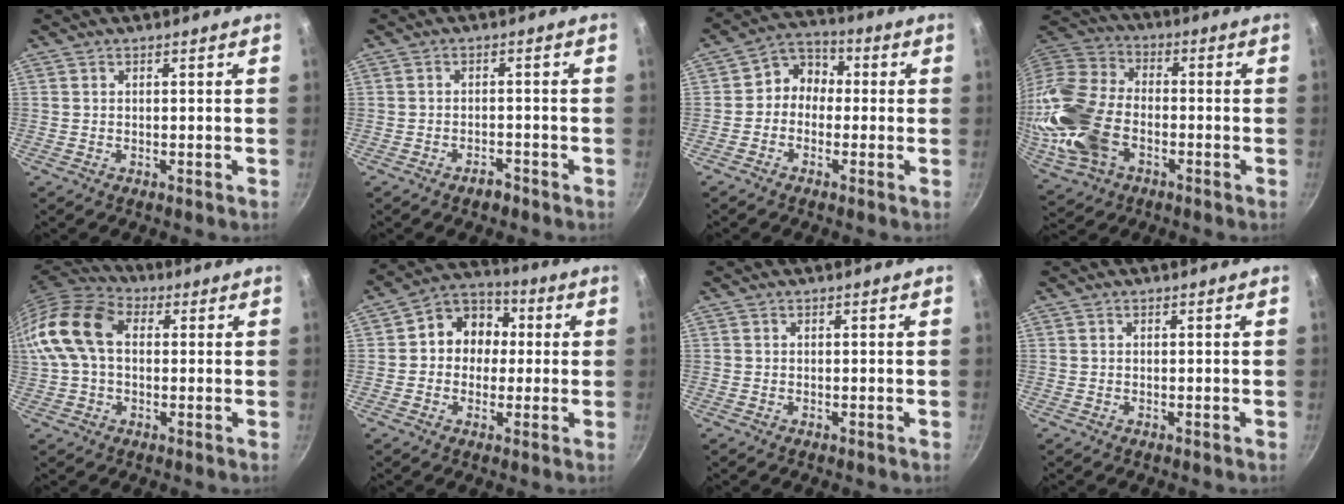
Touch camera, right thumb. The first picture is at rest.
{"total": 2.3, "force": [-1.9, 1.0, 0.9], "torque": [-0.007, 0.021, -0.023]}
{"total": 6.5, "force": [-0.4, 5.6, 3.3], "torque": [-0.017, 0.025, -0.029]}
{"total": 20.3, "force": [-5.1, 13.5, 14.3], "torque": [-0.306, 0.030, -0.104]}
{"total": 14.0, "force": [1.8, 9.5, 10.1], "torque": [-0.180, 0.027, 0.015]}
{"total": 10.3, "force": [0.7, 8.9, 5.0], "torque": [-0.030, 0.024, -0.010]}
{"total": 0.0}
{"total": 0.0}